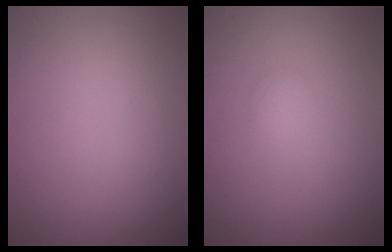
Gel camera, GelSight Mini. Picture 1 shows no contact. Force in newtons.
{"total": 0.8, "press": 0.8, "slide": 0.1}